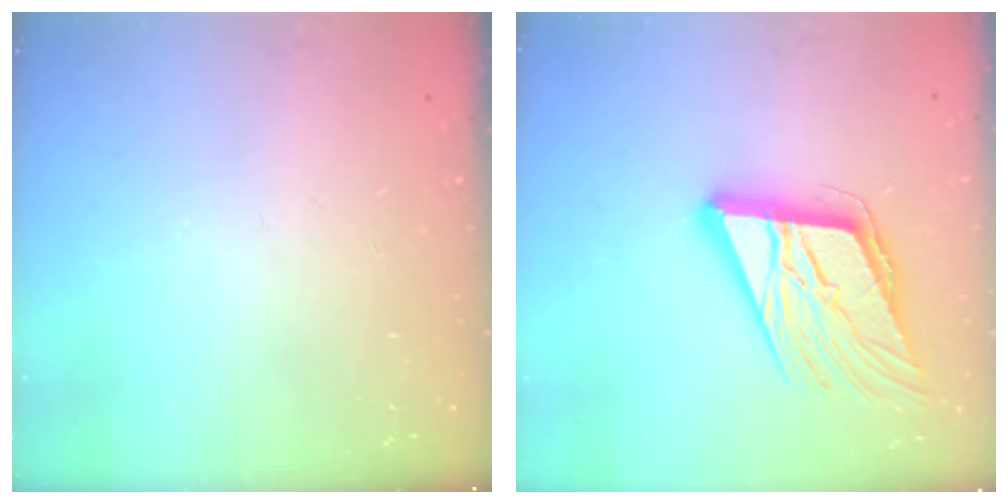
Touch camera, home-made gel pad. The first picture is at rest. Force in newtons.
{"total": 19.0, "press": 18.5, "slide": 4.3}